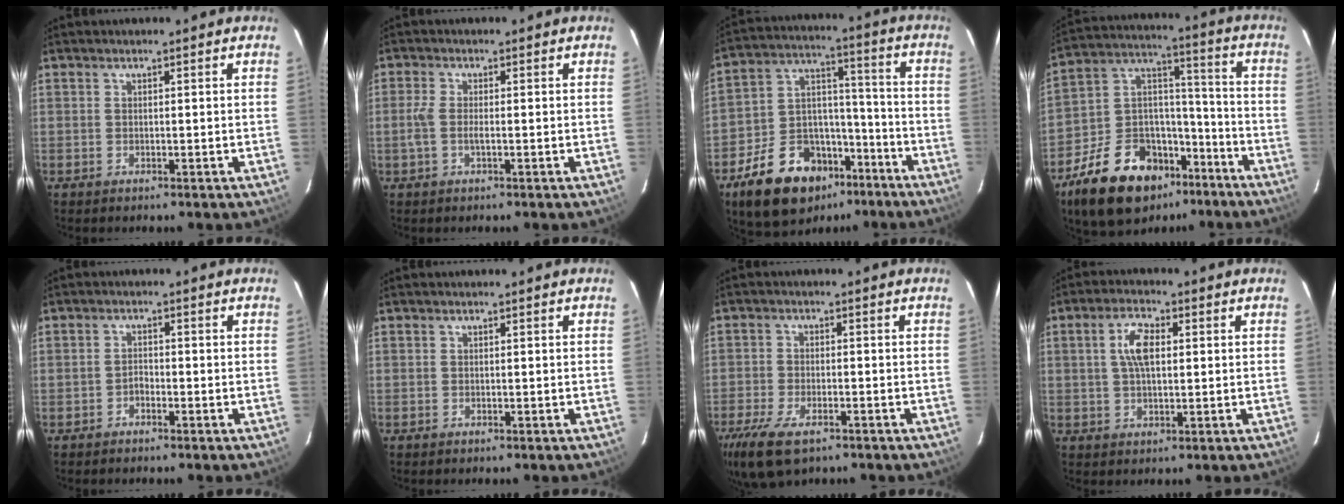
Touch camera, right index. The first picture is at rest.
{"total": 3.2, "force": [-0.6, 0.9, 3.0], "torque": [-0.065, 0.000, -0.015]}
{"total": 19.5, "force": [-12.2, 11.6, 9.8], "torque": [-0.204, 0.039, -0.184]}
{"total": 22.5, "force": [-14.4, 12.8, 11.7], "torque": [-0.241, 0.048, -0.221]}
{"total": 1.4, "force": [-1.0, 0.8, 0.4], "torque": [-0.008, 0.004, -0.018]}
{"total": 0.0}
{"total": 12.2, "force": [-7.8, 5.4, 7.6], "torque": [-0.189, -0.037, -0.142]}
{"total": 6.0, "force": [1.2, 2.8, 5.2], "torque": [-0.097, 0.012, 0.024]}